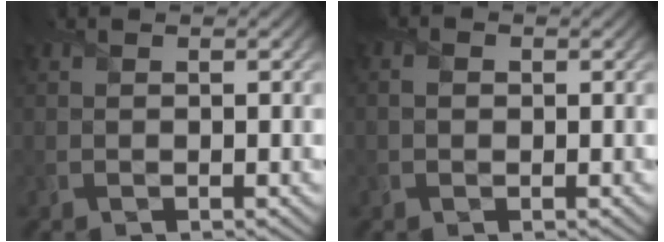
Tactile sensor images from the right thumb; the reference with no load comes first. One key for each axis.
{"total": 1.2, "fx": 0.0, "fy": 1.0, "fz": 0.7, "tx": -0.019, "ty": 0.001, "tz": -0.003}